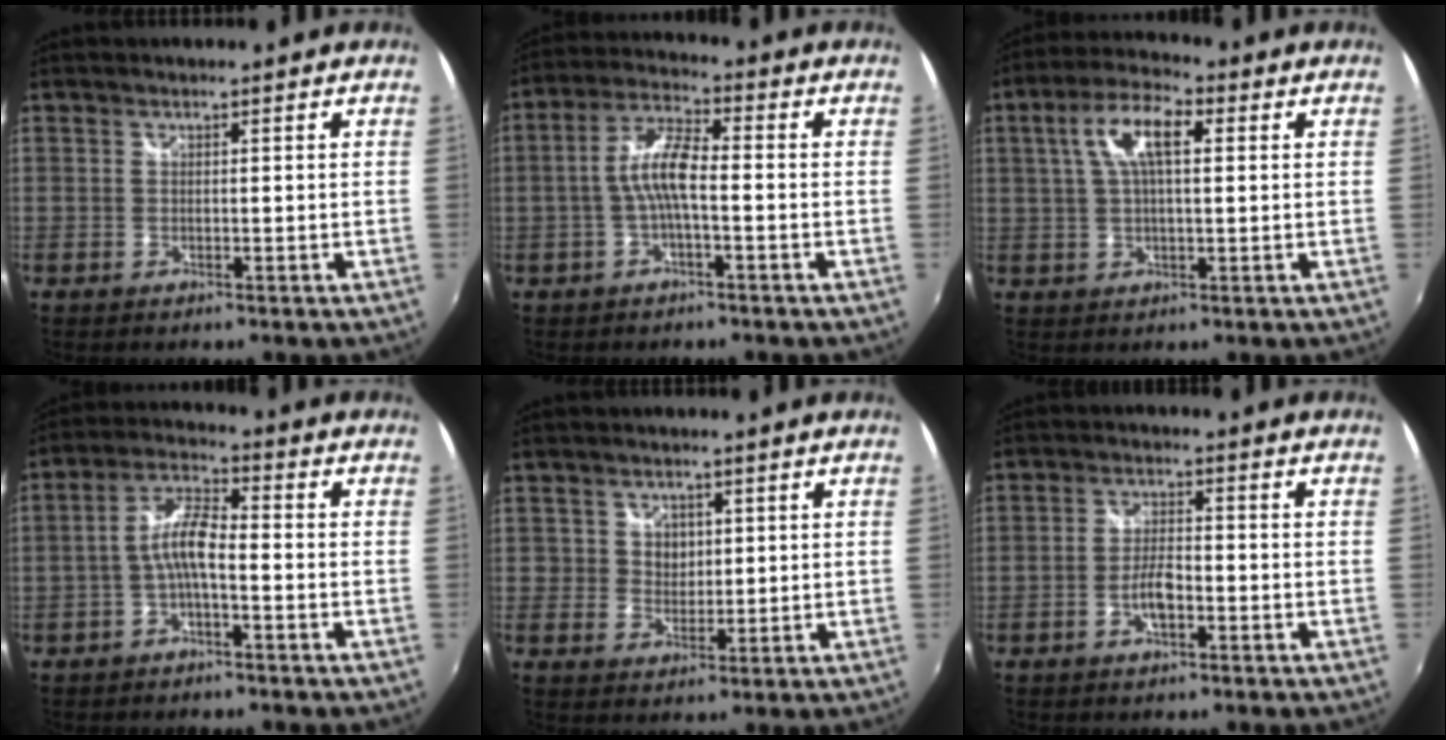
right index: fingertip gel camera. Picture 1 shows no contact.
{"total": 7.2, "force": [-1.4, 1.7, 6.8], "torque": [-0.145, 0.014, -0.027]}
{"total": 8.8, "force": [2.3, 3.3, 7.8], "torque": [-0.149, 0.021, 0.040]}
{"total": 6.3, "force": [-2.0, 1.7, 5.7], "torque": [-0.123, 0.016, -0.039]}
{"total": 3.7, "force": [1.0, 3.4, 1.3], "torque": [-0.018, 0.005, 0.016]}
{"total": 4.3, "force": [-1.9, 1.6, 3.6], "torque": [-0.074, 0.005, -0.034]}